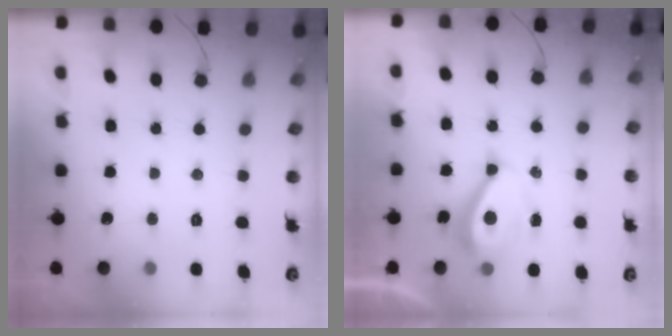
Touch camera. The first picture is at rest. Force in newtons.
{"total": 6.5, "press": 6.5, "slide": 0.8}